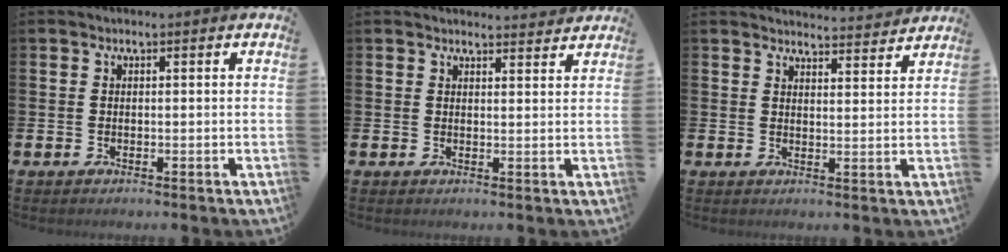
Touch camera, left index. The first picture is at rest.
{"total": 2.4, "force": [2.4, 0.3, 0.0], "torque": [0.005, -0.017, 0.042]}
{"total": 4.0, "force": [4.0, 0.1, -0.1], "torque": [0.002, -0.031, 0.070]}